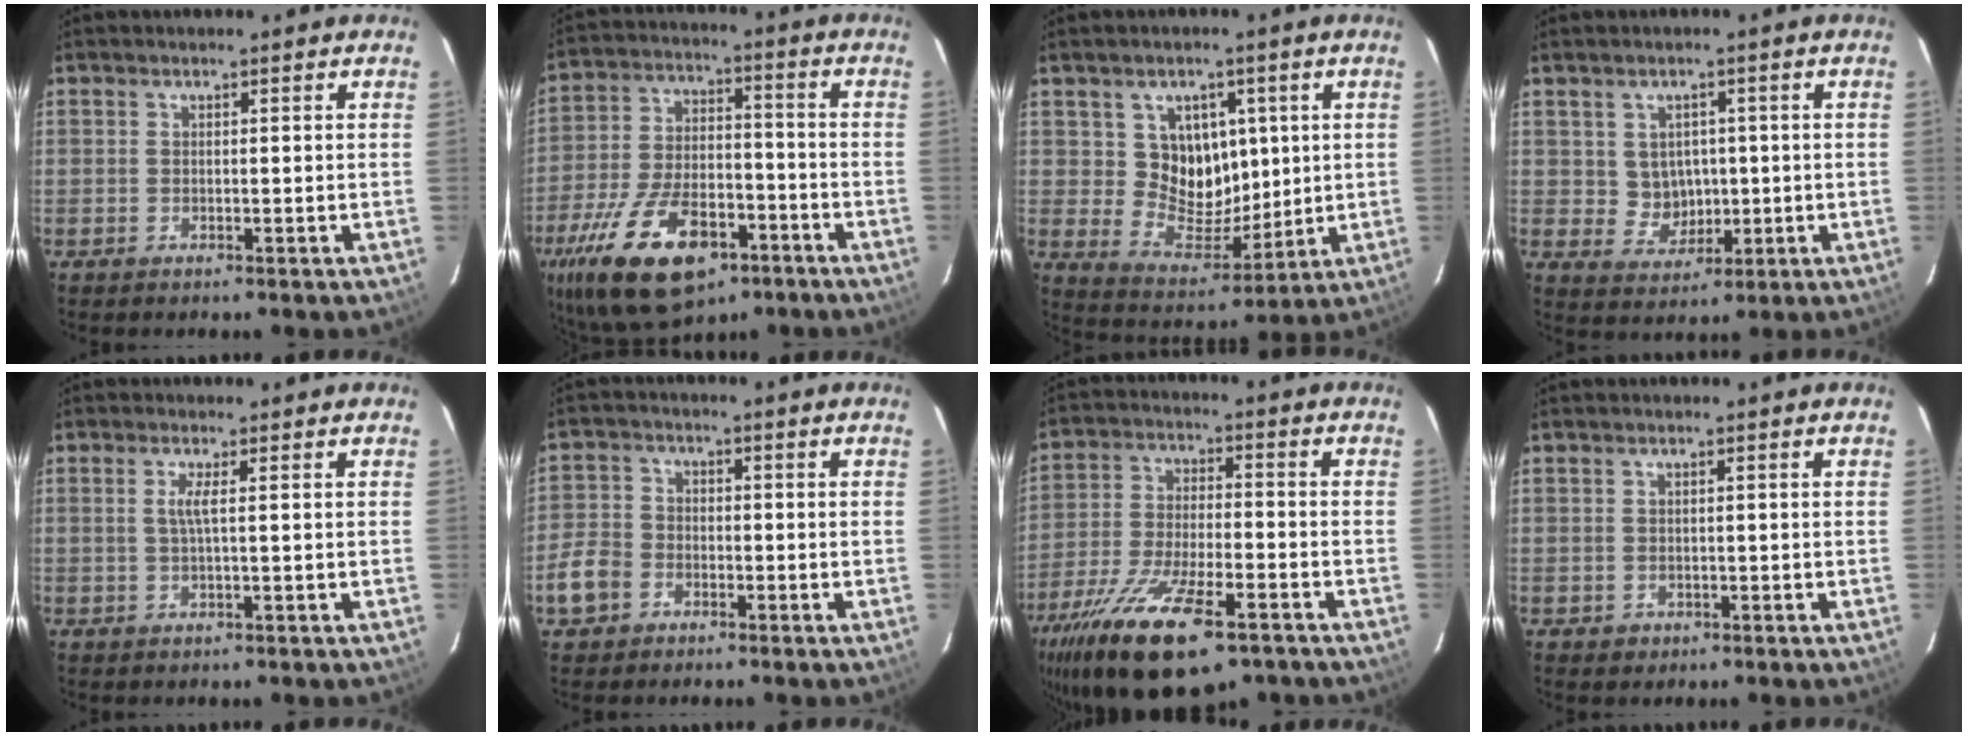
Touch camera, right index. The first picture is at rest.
{"total": 22.2, "force": [-12.4, 11.2, 14.7], "torque": [-0.308, -0.020, -0.200]}
{"total": 10.4, "force": [2.6, 9.0, 4.6], "torque": [-0.084, 0.000, 0.062]}
{"total": 5.9, "force": [0.4, 5.6, 1.8], "torque": [-0.039, 0.007, 0.023]}
{"total": 2.0, "force": [0.2, -0.4, 1.9], "torque": [-0.034, 0.001, 0.003]}
{"total": 6.7, "force": [-3.3, 5.3, 2.5], "torque": [-0.056, 0.015, -0.065]}
{"total": 20.4, "force": [-13.2, 6.7, 14.1], "torque": [-0.277, -0.052, -0.224]}
{"total": 1.9, "force": [-0.5, 1.8, 0.3], "torque": [-0.003, 0.002, -0.002]}